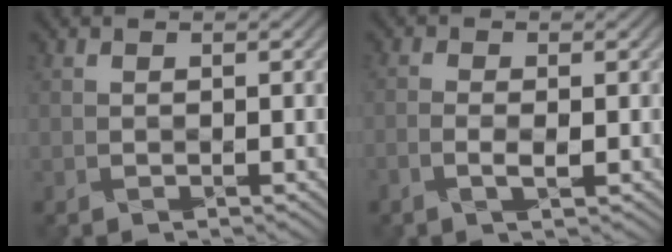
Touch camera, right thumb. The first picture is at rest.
{"total": 1.6, "force": [-0.8, 0.4, 1.4], "torque": [-0.025, 0.004, -0.018]}